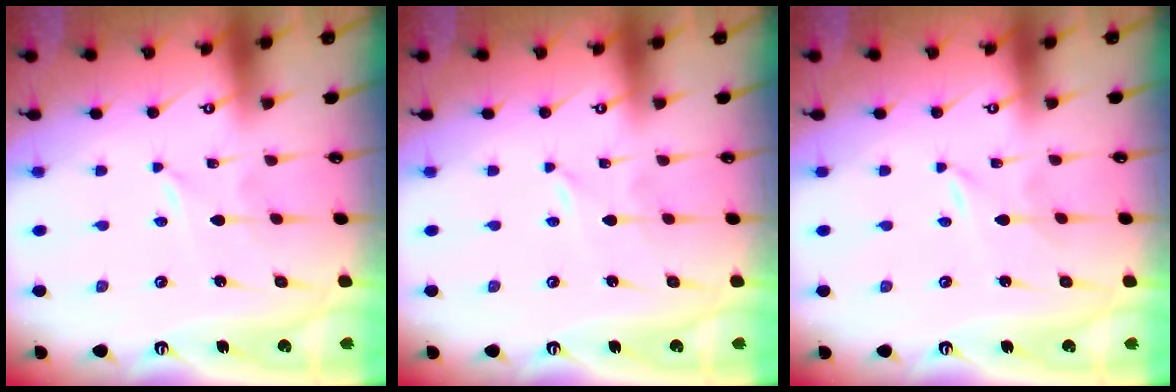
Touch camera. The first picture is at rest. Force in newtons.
{"total": 0.0}
{"total": 0.0}